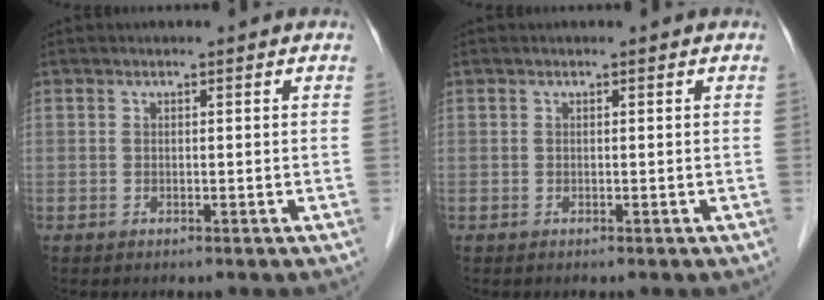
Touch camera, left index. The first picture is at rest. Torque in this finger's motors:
{"motor_torque": [0.01, 0.00, -0.01, 0.00]}